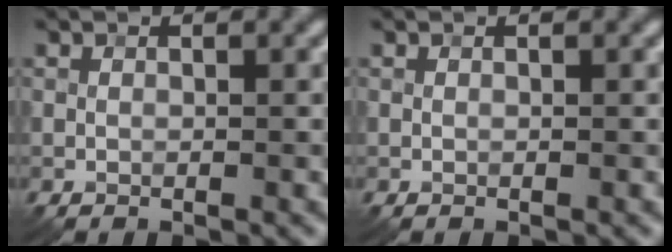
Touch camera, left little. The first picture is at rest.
{"total": 0.0}